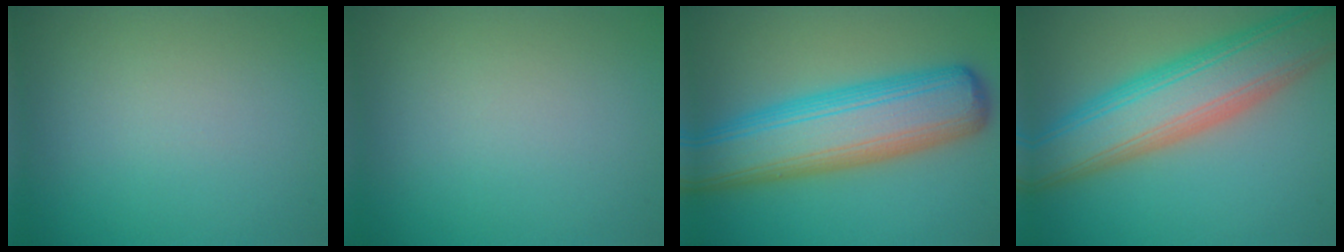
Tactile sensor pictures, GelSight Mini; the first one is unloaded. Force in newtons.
{"total": 0.0}
{"total": 10.8, "press": 10.8, "slide": 0.5}
{"total": 9.9, "press": 9.9, "slide": 0.4}